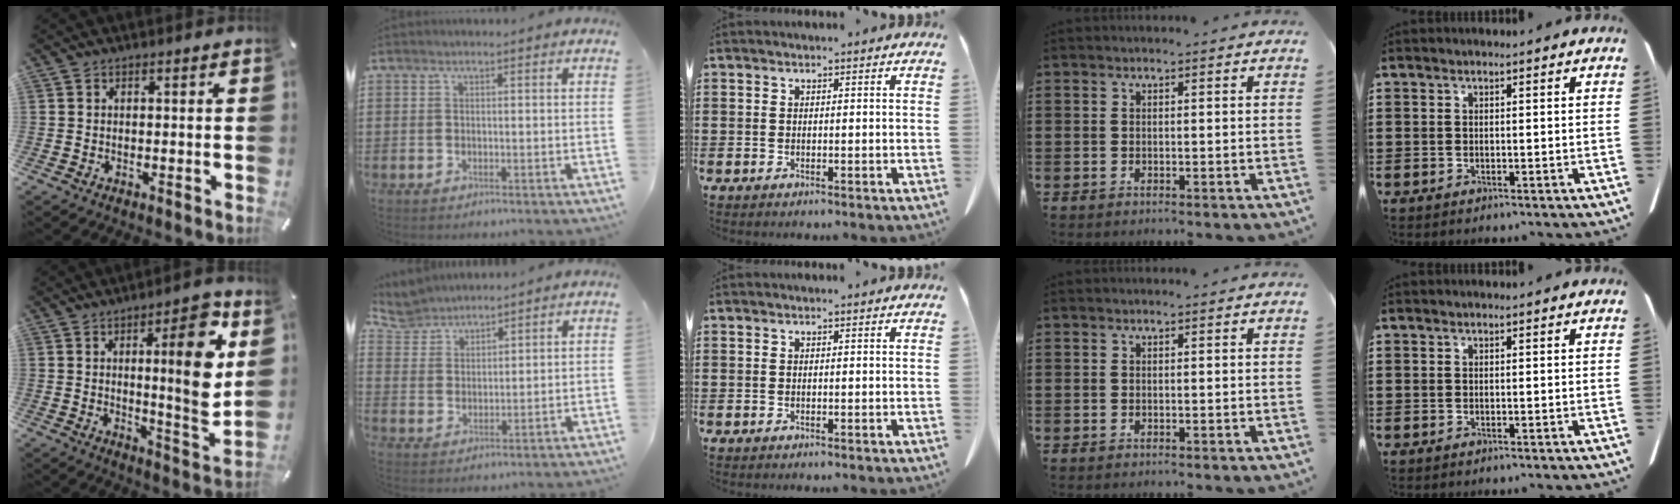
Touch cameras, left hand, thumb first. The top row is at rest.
{"thumb": {"total": 16.6, "force": [4.4, 3.3, 15.6], "torque": [-0.206, -0.028, 0.054]}, "index": {"total": 4.5, "force": [4.3, 1.2, -0.1], "torque": [-0.019, -0.012, 0.081]}}